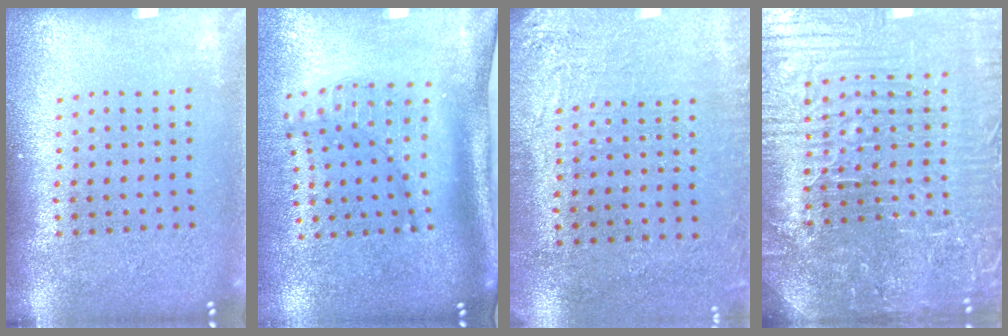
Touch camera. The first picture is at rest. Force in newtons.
{"total": 2.1, "press": 1.5, "slide": 1.5}
{"total": 2.9, "press": 2.4, "slide": 1.6}
{"total": 6.8, "press": 6.1, "slide": 3.0}